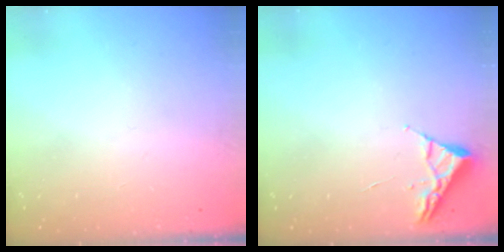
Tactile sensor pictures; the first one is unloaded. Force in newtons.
{"total": 2.6, "press": 2.6, "slide": 0.3}